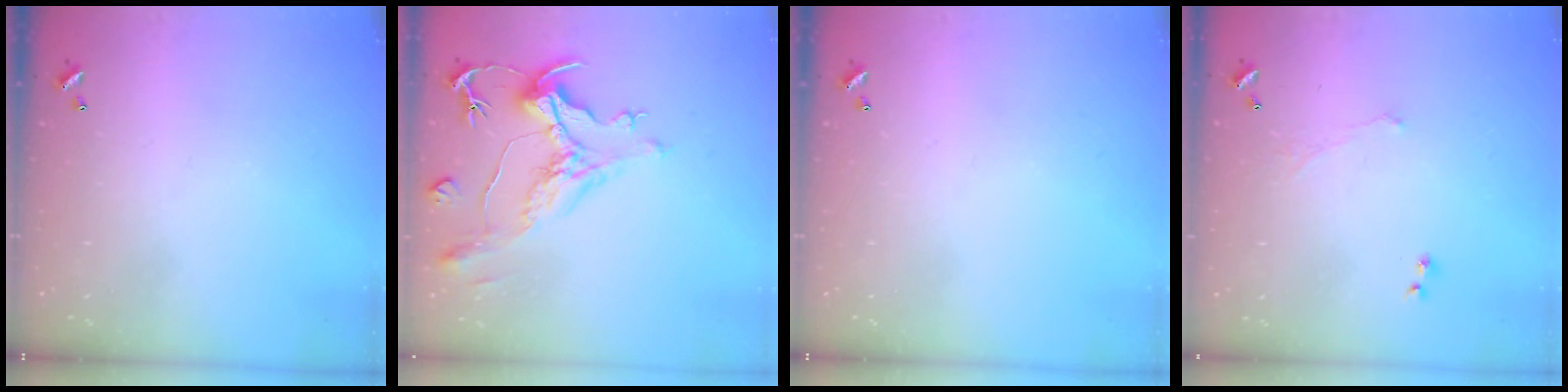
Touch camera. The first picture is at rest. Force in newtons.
{"total": 1.6, "press": 0.0, "slide": 1.6}
{"total": 0.0}
{"total": 1.1, "press": 0.7, "slide": 0.9}